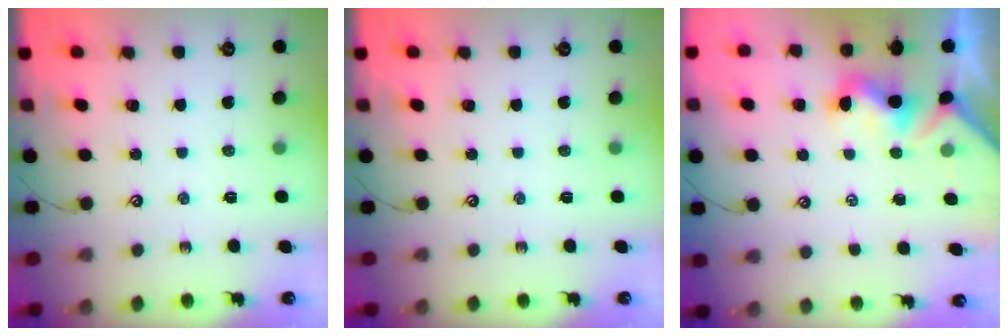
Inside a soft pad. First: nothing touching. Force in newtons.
{"total": 0.0}
{"total": 0.8, "press": 0.6, "slide": 0.5}